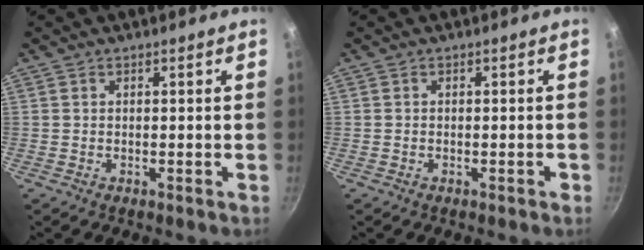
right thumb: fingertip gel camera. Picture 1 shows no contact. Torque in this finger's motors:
{"motor_torque": [0.19, -0.05, -0.08, -0.29, 0.06]}